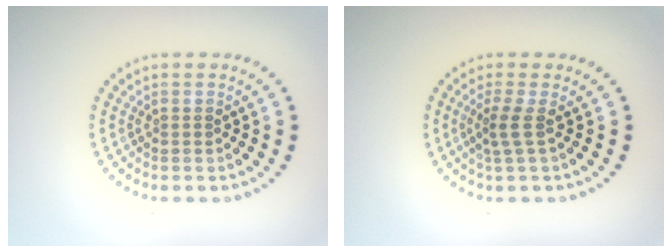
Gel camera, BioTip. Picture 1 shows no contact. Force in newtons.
{"total": 1.8, "press": 1.2, "slide": 1.3}